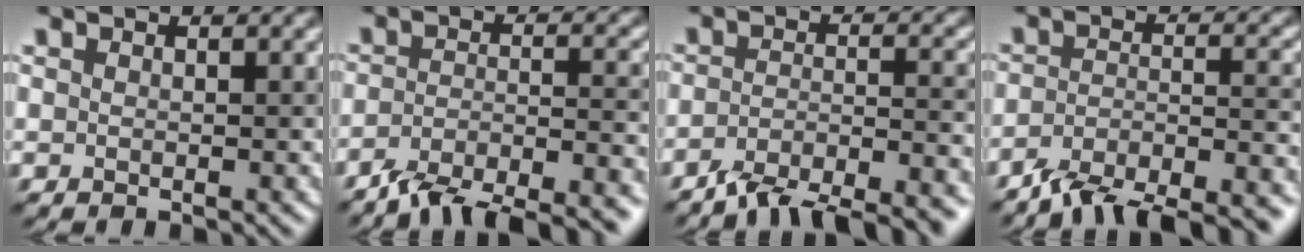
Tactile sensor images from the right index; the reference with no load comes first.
{"total": 7.1, "force": [-5.9, 1.6, 3.5], "torque": [-0.061, 0.000, -0.099]}
{"total": 6.6, "force": [-5.4, 1.4, 3.5], "torque": [-0.059, 0.001, -0.088]}
{"total": 7.9, "force": [-6.6, 2.0, 3.8], "torque": [-0.063, 0.000, -0.110]}